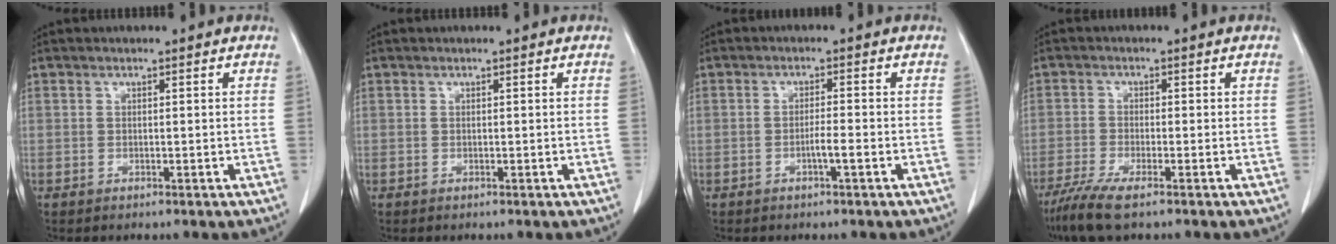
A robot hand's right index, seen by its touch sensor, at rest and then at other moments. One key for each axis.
{"total": 0.0}
{"total": 2.2, "fx": -0.9, "fy": -0.1, "fz": 2.0, "tx": -0.033, "ty": 0.001, "tz": -0.018}
{"total": 5.9, "fx": -4.1, "fy": 0.6, "fz": 4.2, "tx": -0.083, "ty": -0.017, "tz": -0.075}